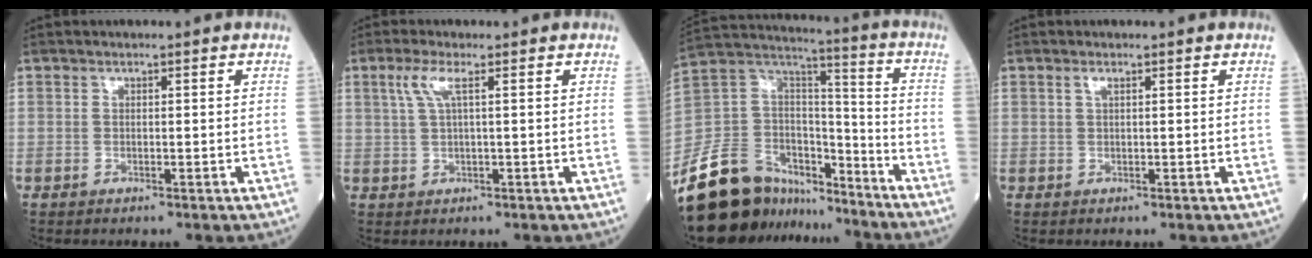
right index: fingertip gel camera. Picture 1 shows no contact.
{"total": 3.2, "force": [1.2, 0.1, 2.9], "torque": [-0.073, 0.012, 0.029]}
{"total": 21.1, "force": [-17.6, 9.2, 7.2], "torque": [-0.165, 0.044, -0.305]}
{"total": 0.8, "force": [0.4, 0.0, 0.7], "torque": [-0.021, 0.003, 0.008]}